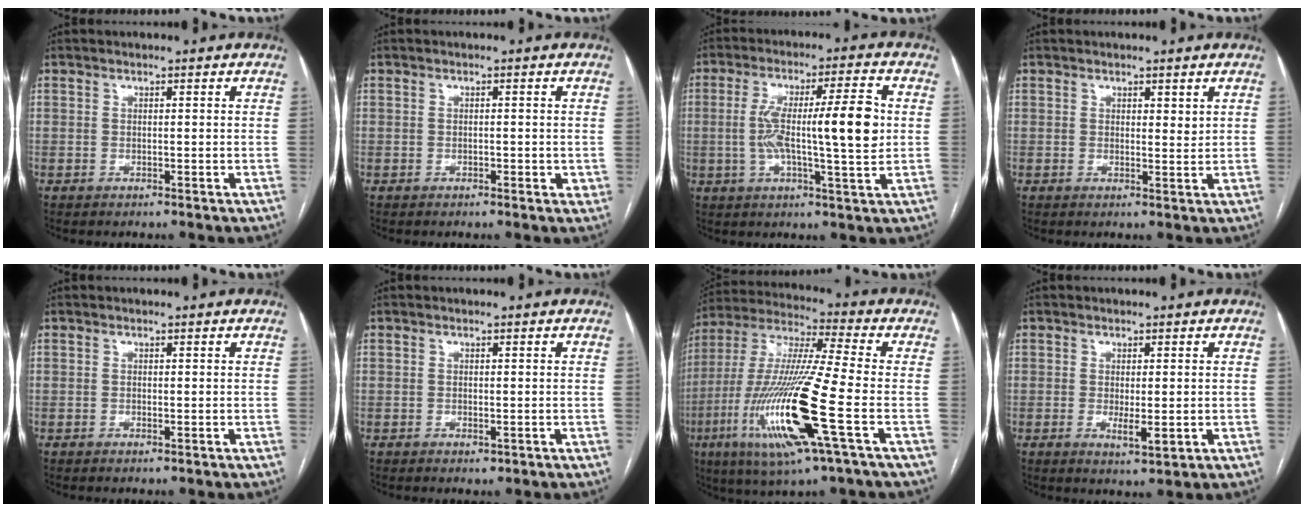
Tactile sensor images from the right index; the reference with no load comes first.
{"total": 1.7, "force": [-0.4, 1.1, 1.3], "torque": [-0.016, 0.002, -0.003]}
{"total": 13.5, "force": [0.5, 1.3, 13.5], "torque": [-0.228, 0.015, 0.006]}
{"total": 1.5, "force": [0.9, 0.6, 1.0], "torque": [-0.012, -0.007, 0.015]}
{"total": 0.0}
{"total": 0.9, "force": [-0.5, 0.5, 0.6], "torque": [-0.007, -0.001, -0.003]}
{"total": 20.6, "force": [-6.6, 0.8, 19.5], "torque": [-0.427, -0.029, -0.128]}
{"total": 3.4, "force": [-0.7, 1.0, 3.2], "torque": [-0.052, -0.006, -0.007]}